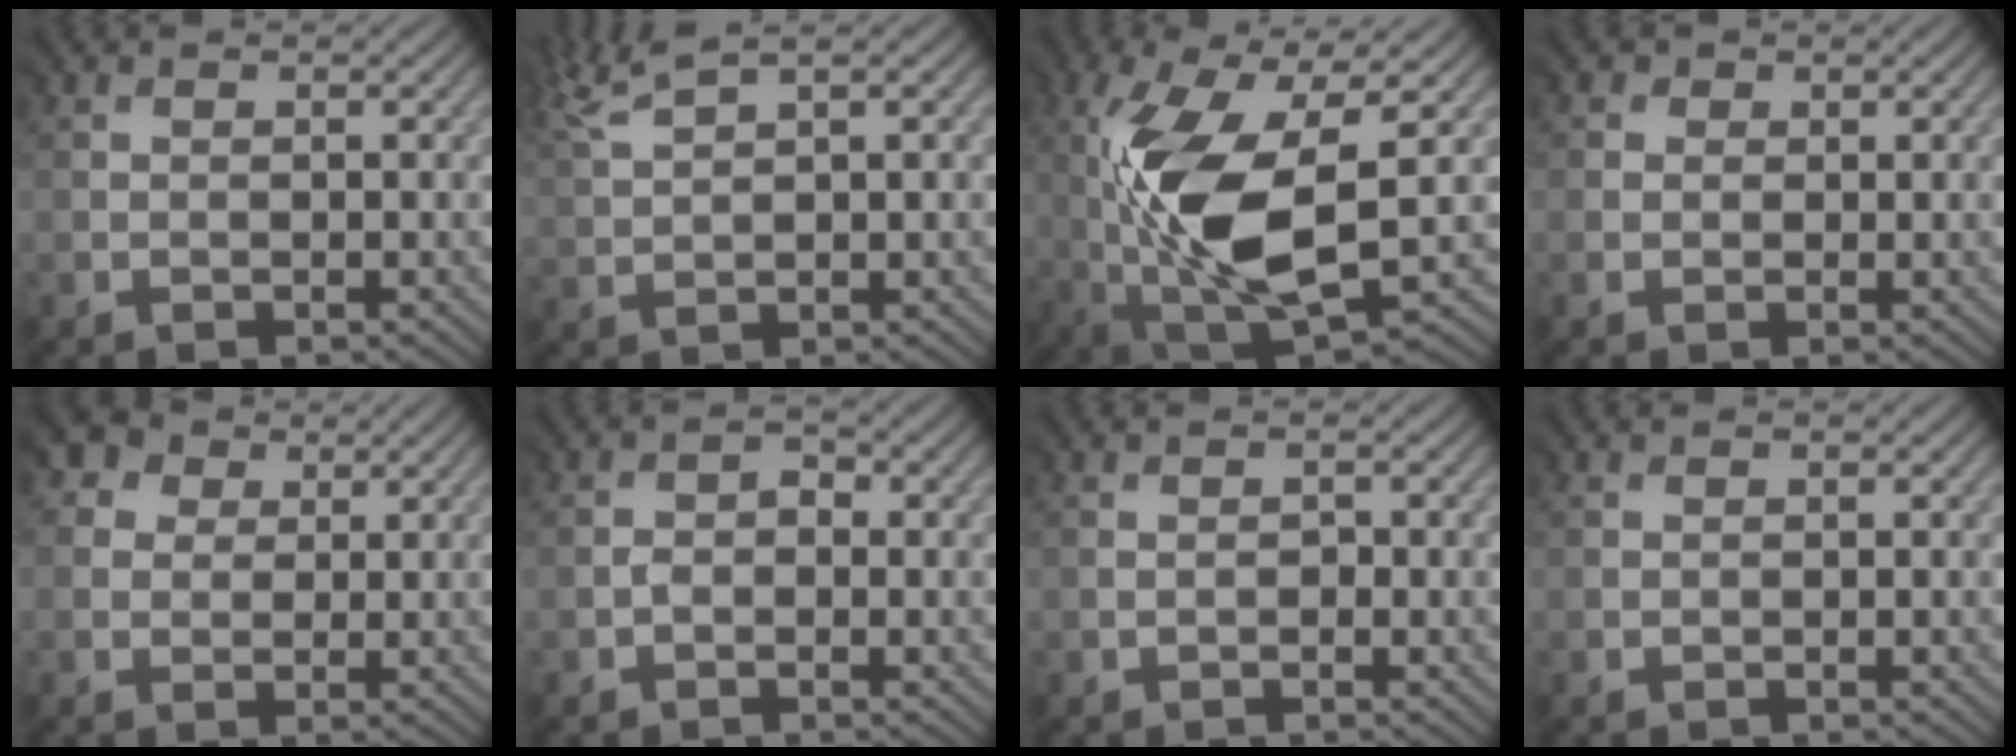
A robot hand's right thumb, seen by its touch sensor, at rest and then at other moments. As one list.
[{"total": 5.4, "force": [4.4, 0.5, 3.1], "torque": [-0.087, 0.022, 0.092]}, {"total": 12.6, "force": [0.0, 4.9, 11.7], "torque": [-0.261, -0.006, 0.010]}, {"total": 1.1, "force": [0.4, 1.0, -0.2], "torque": [-0.002, -0.002, 0.006]}, {"total": 5.8, "force": [3.0, 4.6, 2.0], "torque": [-0.081, 0.014, 0.039]}, {"total": 0.9, "force": [-0.8, 0.5, 0.3], "torque": [-0.008, 0.003, -0.016]}, {"total": 0.5, "force": [-0.4, -0.3, -0.1], "torque": [-0.001, 0.000, -0.003]}, {"total": 0.0}]